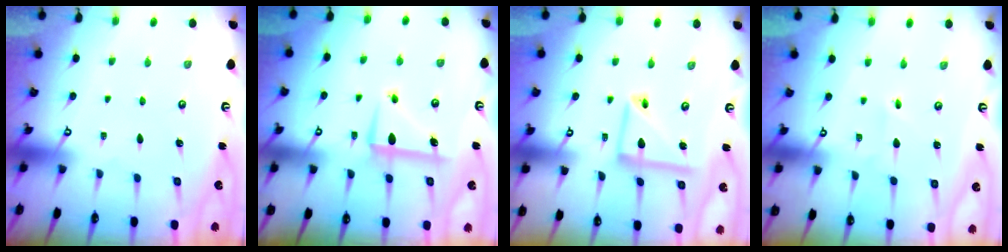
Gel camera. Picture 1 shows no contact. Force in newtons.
{"total": 7.2, "press": 7.1, "slide": 1.0}
{"total": 11.1, "press": 11.0, "slide": 1.0}
{"total": 1.7, "press": 1.7, "slide": 0.2}